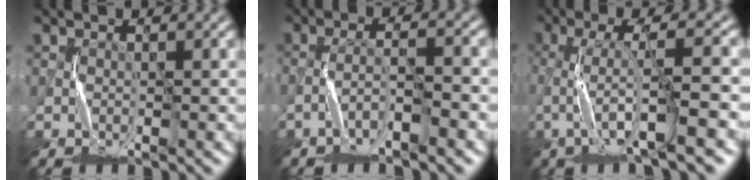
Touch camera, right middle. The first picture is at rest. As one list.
[{"total": 2.7, "force": [-2.0, 0.2, 1.7], "torque": [-0.027, 0.018, -0.045]}, {"total": 6.3, "force": [-2.3, 0.9, 5.8], "torque": [-0.102, 0.010, -0.049]}]